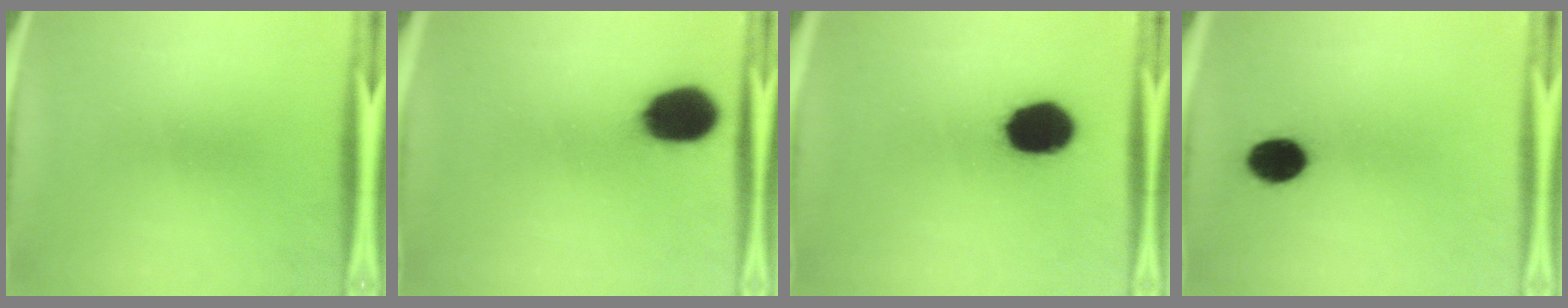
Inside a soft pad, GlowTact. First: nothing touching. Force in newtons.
{"total": 15.0}
{"total": 15.9}
{"total": 8.4}